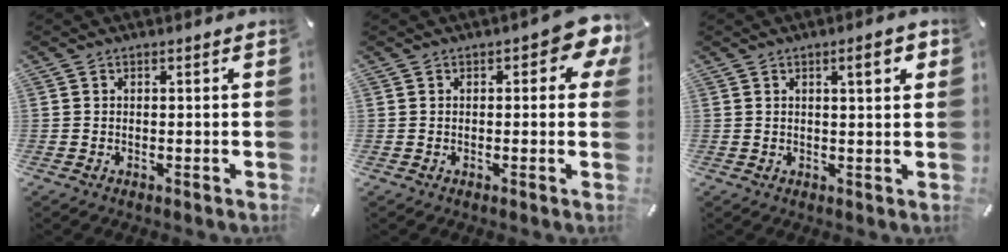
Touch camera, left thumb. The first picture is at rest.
{"total": 5.9, "force": [1.9, 2.8, 4.8], "torque": [-0.056, -0.004, 0.026]}
{"total": 4.9, "force": [2.1, 1.1, 4.3], "torque": [-0.063, -0.005, 0.028]}